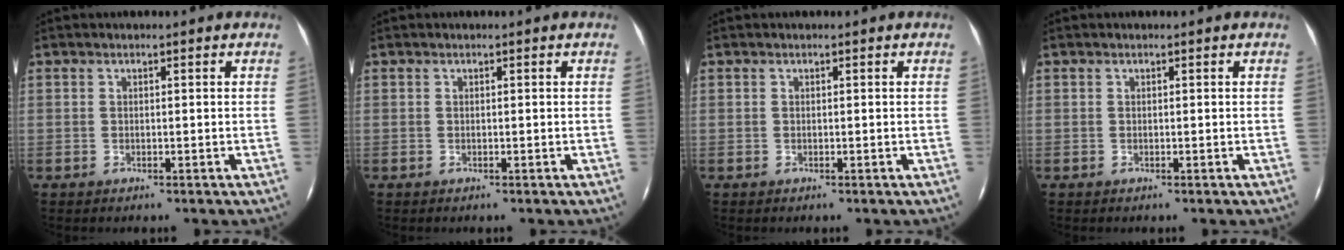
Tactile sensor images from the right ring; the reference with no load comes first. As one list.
[{"total": 0.0}, {"total": 0.0}, {"total": 0.0}]